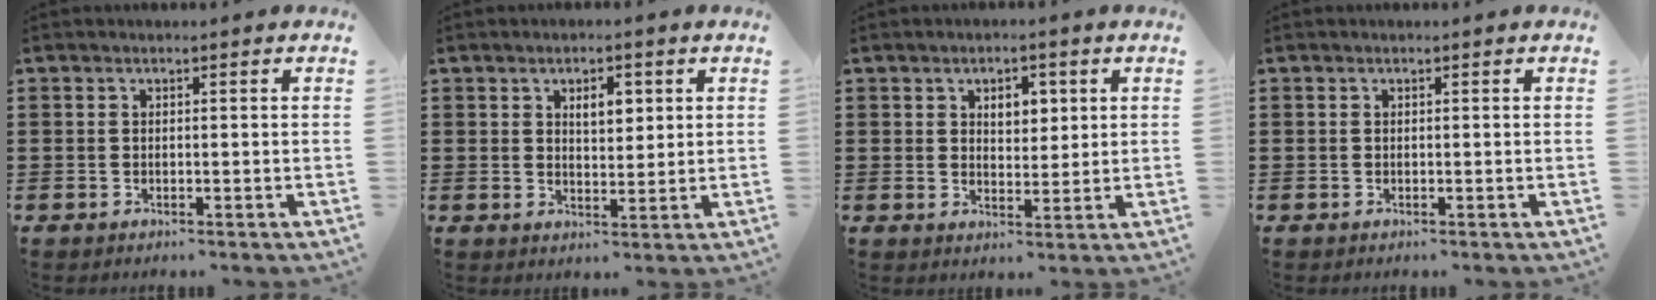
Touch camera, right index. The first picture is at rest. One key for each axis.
{"total": 3.9, "fx": 1.5, "fy": 2.3, "fz": 2.7, "tx": -0.036, "ty": 0.003, "tz": 0.019}
{"total": 3.8, "fx": 1.5, "fy": 2.5, "fz": 2.5, "tx": -0.041, "ty": 0.006, "tz": 0.020}
{"total": 0.0}